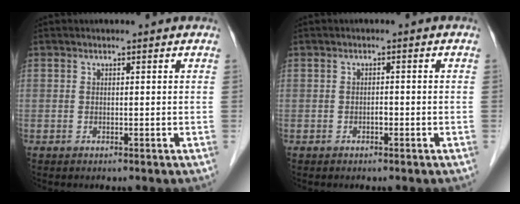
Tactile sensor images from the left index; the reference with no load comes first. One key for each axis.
{"total": 0.8, "fx": -0.6, "fy": 0.3, "fz": 0.5, "tx": -0.007, "ty": -0.001, "tz": -0.011}